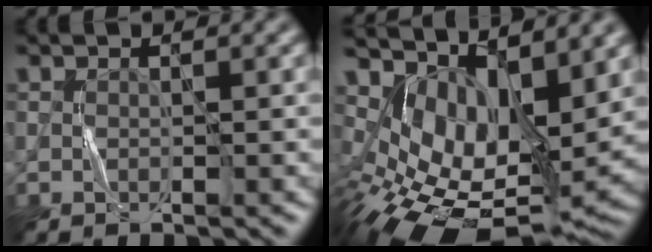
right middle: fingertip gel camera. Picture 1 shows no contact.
{"total": 12.4, "force": [1.9, 7.3, 9.8], "torque": [-0.186, -0.020, 0.054]}